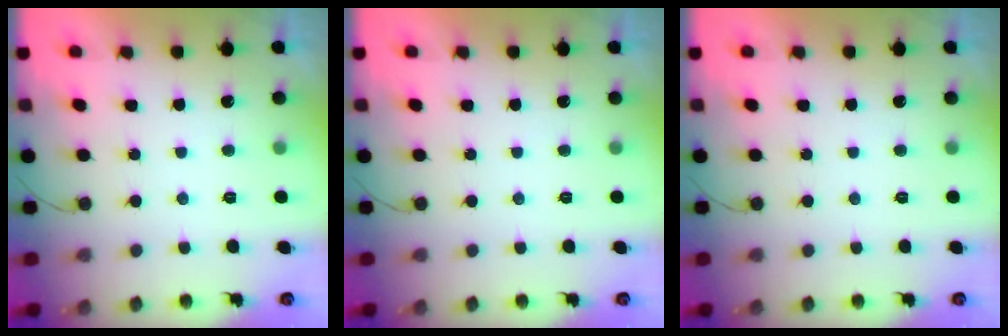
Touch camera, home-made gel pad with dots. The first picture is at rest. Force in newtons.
{"total": 0.0}
{"total": 0.0}